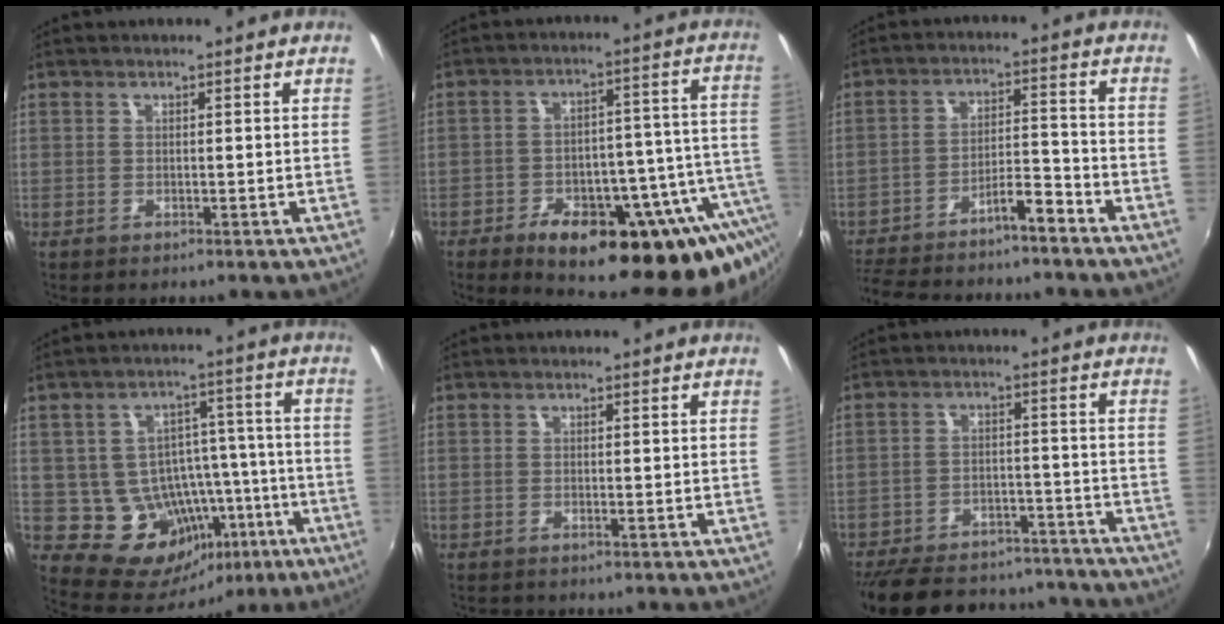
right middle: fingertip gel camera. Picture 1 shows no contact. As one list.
[{"total": 27.7, "force": [-16.7, 10.8, 19.4], "torque": [-0.257, -0.004, -0.212]}, {"total": 9.8, "force": [-8.6, 1.0, 4.7], "torque": [-0.096, 0.027, -0.146]}, {"total": 15.9, "force": [-6.5, 12.9, 6.7], "torque": [-0.119, 0.032, -0.057]}, {"total": 0.6, "force": [-0.5, 0.1, 0.3], "torque": [-0.006, 0.002, -0.011]}, {"total": 26.0, "force": [-22.3, 9.3, 9.5], "torque": [-0.205, 0.025, -0.288]}]